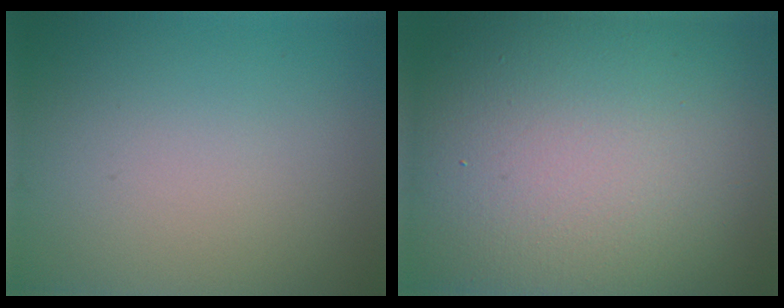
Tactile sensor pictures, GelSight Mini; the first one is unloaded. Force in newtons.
{"total": 18.1, "press": 18.1, "slide": 1.5}